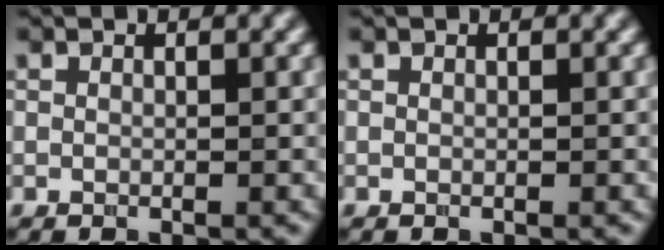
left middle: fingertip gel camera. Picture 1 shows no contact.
{"total": 0.0}